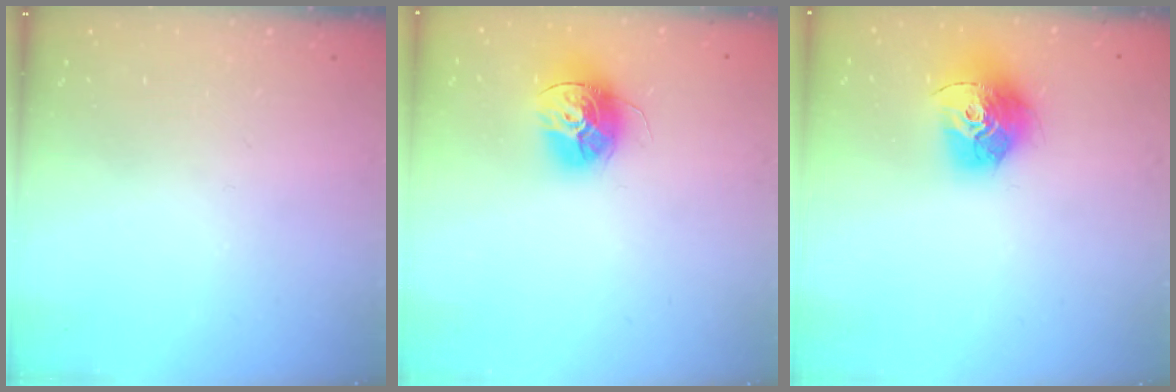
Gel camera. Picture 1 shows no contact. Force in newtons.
{"total": 13.7, "press": 13.7, "slide": 1.0}
{"total": 15.6, "press": 15.5, "slide": 1.5}